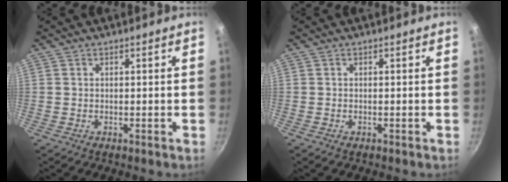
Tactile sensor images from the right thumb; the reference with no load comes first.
{"total": 0.0}